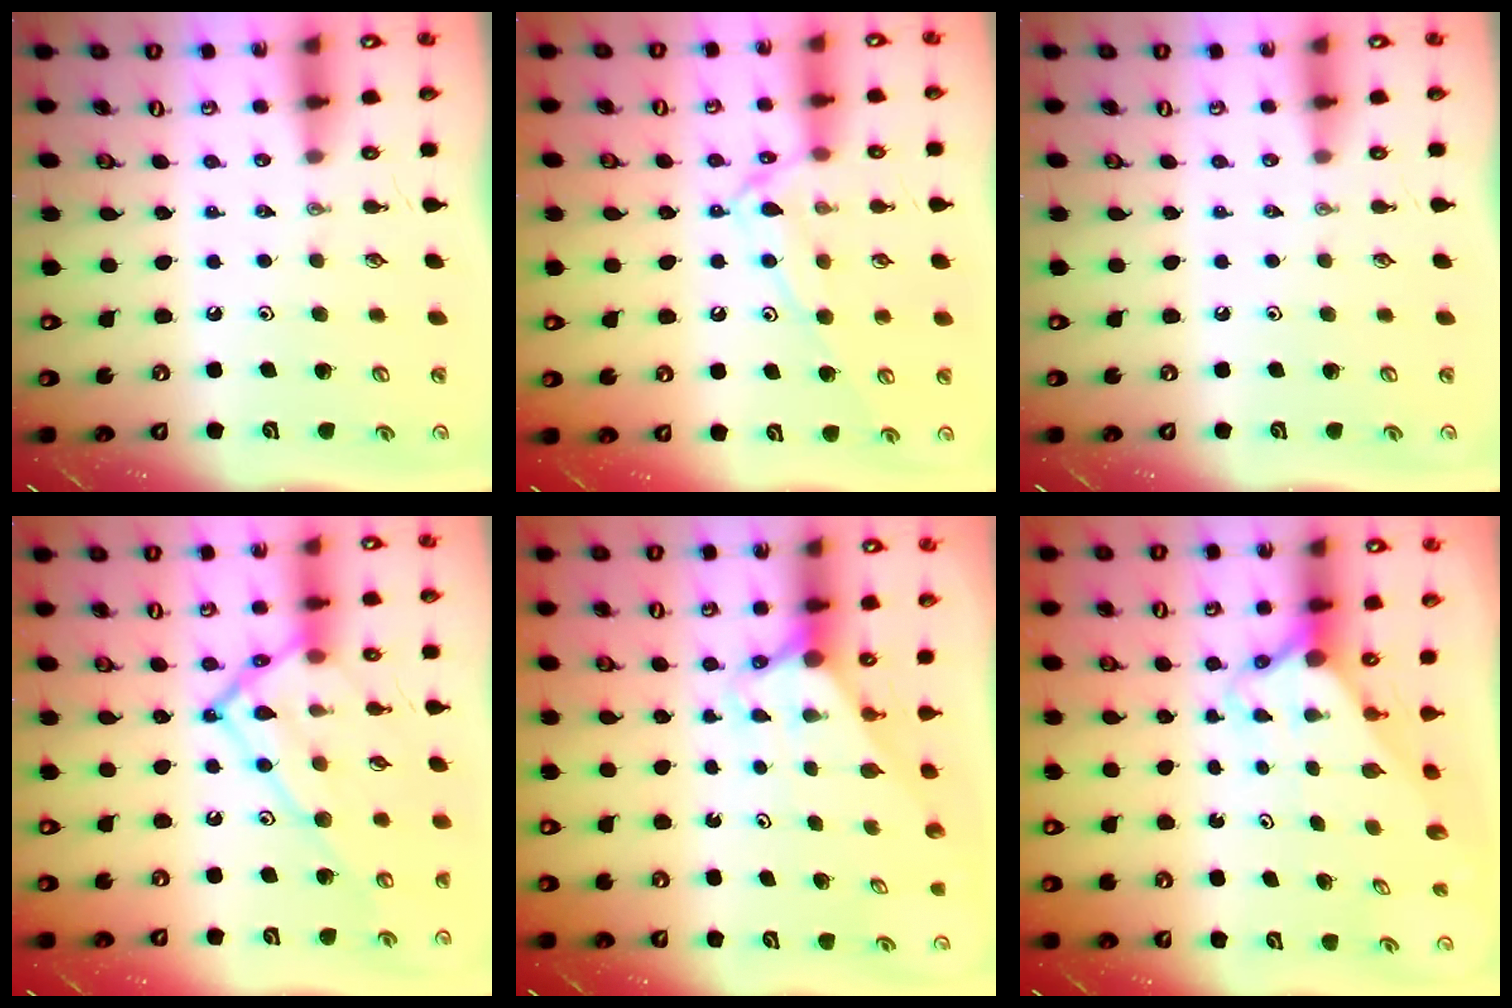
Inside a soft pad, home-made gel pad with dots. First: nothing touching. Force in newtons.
{"total": 11.8, "press": 11.8, "slide": 0.9}
{"total": 0.0}
{"total": 19.0, "press": 19.0, "slide": 1.5}
{"total": 2.9, "press": 2.9, "slide": 0.0}
{"total": 2.7, "press": 2.7, "slide": 0.2}